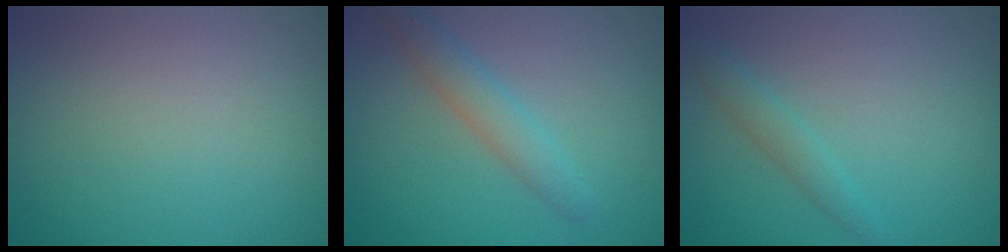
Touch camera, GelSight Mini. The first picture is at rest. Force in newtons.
{"total": 2.8, "press": 2.8, "slide": 0.0}
{"total": 1.6, "press": 1.6, "slide": 0.0}